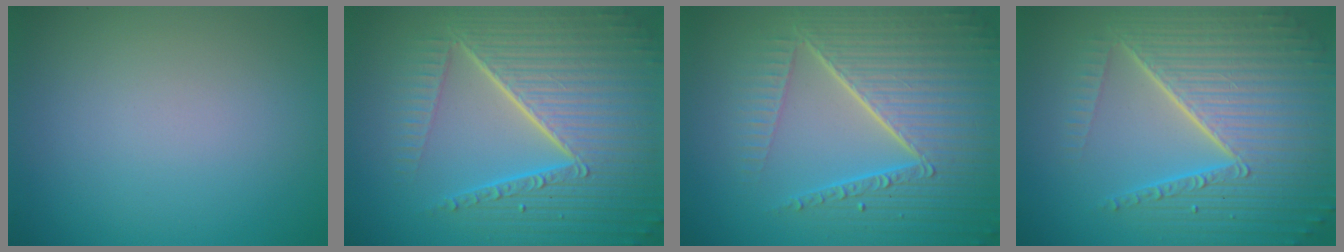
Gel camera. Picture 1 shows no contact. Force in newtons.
{"total": 10.6, "press": 6.6, "slide": 8.3}
{"total": 8.7, "press": 6.1, "slide": 6.2}
{"total": 10.0, "press": 6.4, "slide": 7.8}